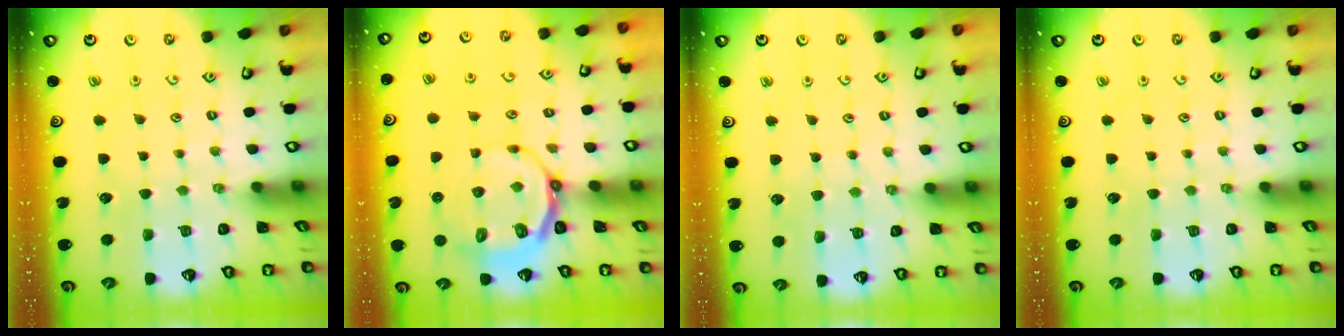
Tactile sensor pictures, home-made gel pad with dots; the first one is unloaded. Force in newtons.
{"total": 9.2, "press": 8.5, "slide": 3.5}
{"total": 3.7, "press": 3.7, "slide": 0.4}
{"total": 0.0}